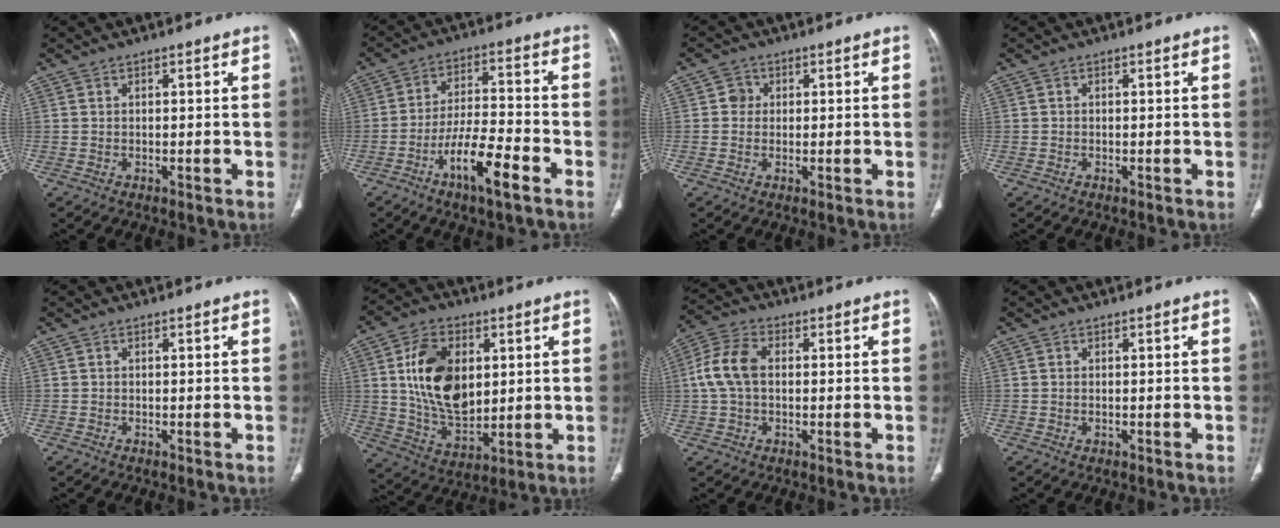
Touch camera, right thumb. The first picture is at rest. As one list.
[{"total": 10.8, "force": [-6.0, 2.5, 8.7], "torque": [-0.164, 0.032, -0.106]}, {"total": 2.3, "force": [0.4, 2.2, 0.7], "torque": [0.002, 0.004, 0.001]}, {"total": 0.0}, {"total": 0.0}, {"total": 16.6, "force": [3.3, 10.5, 12.4], "torque": [-0.192, -0.018, 0.068]}, {"total": 8.3, "force": [0.5, 5.3, 6.3], "torque": [-0.136, 0.024, 0.006]}, {"total": 0.7, "force": [-0.1, 0.4, 0.5], "torque": [-0.017, 0.004, 0.000]}]